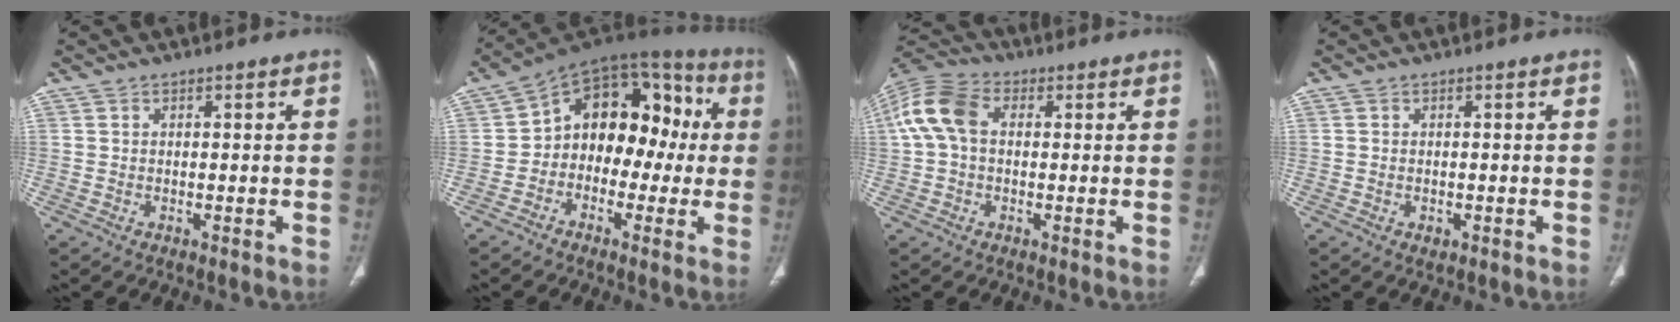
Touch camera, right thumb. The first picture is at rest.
{"total": 16.1, "force": [-0.6, 11.3, 11.5], "torque": [-0.099, 0.059, -0.026]}
{"total": 9.9, "force": [1.3, 6.8, 7.2], "torque": [-0.156, 0.031, 0.017]}
{"total": 1.0, "force": [-0.3, 0.7, 0.6], "torque": [-0.013, 0.002, 0.001]}